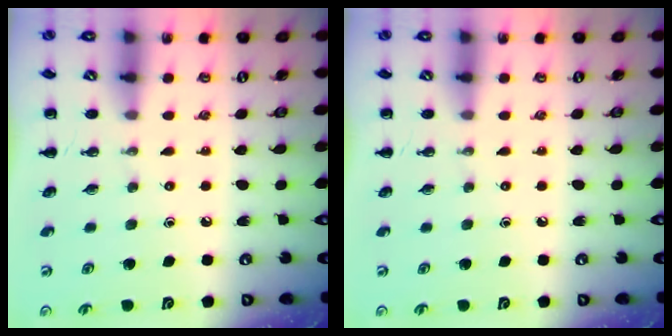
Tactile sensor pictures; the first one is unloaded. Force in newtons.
{"total": 0.0}